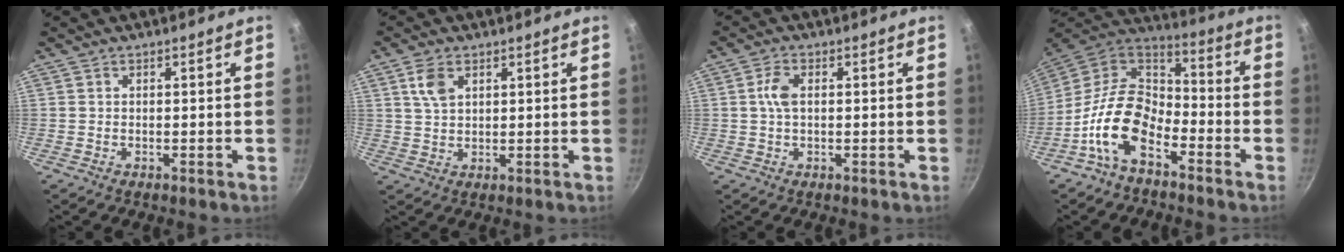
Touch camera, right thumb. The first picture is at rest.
{"total": 4.7, "force": [2.1, 2.7, 3.2], "torque": [-0.058, -0.003, 0.042]}
{"total": 3.6, "force": [0.4, 1.9, 3.0], "torque": [-0.064, 0.007, 0.005]}
{"total": 15.3, "force": [-7.3, 8.9, 10.0], "torque": [-0.171, 0.067, -0.163]}